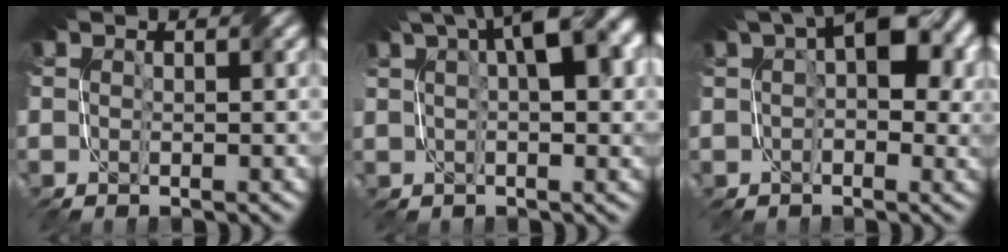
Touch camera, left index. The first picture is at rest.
{"total": 7.3, "force": [3.5, 2.6, 5.8], "torque": [-0.083, 0.025, 0.050]}
{"total": 6.0, "force": [2.2, 3.2, 4.6], "torque": [-0.055, 0.016, 0.025]}